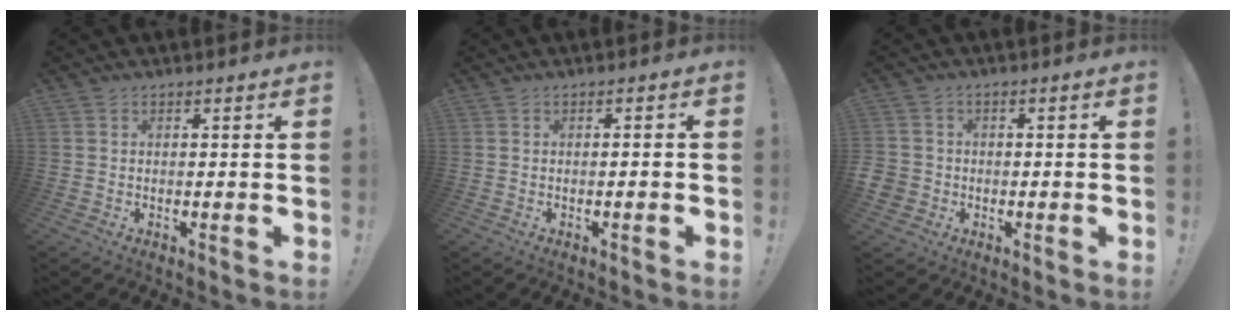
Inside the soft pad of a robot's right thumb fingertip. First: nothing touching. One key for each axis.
{"total": 1.2, "fx": -0.8, "fy": -0.2, "fz": 0.9, "tx": -0.015, "ty": 0.000, "tz": -0.013}
{"total": 4.2, "fx": -1.2, "fy": 3.8, "fz": 1.3, "tx": -0.037, "ty": 0.010, "tz": -0.021}